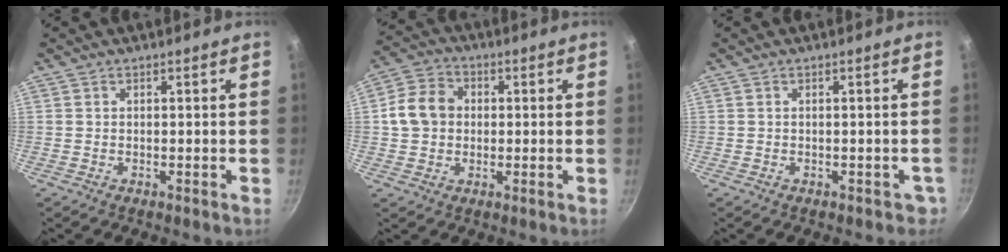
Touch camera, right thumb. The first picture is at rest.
{"total": 8.7, "force": [0.6, 7.2, 4.8], "torque": [-0.065, 0.014, -0.005]}
{"total": 1.7, "force": [-0.8, 1.3, 0.8], "torque": [0.006, 0.018, 0.005]}